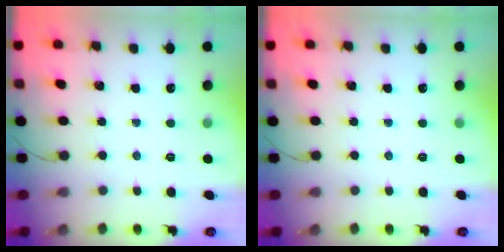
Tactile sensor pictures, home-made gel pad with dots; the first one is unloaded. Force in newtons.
{"total": 0.0}